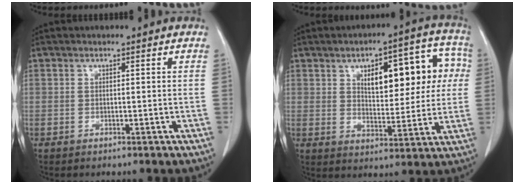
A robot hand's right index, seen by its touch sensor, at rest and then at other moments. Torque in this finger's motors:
{"motor_torque": [0.42, 0.22, 0.51, 0.06]}